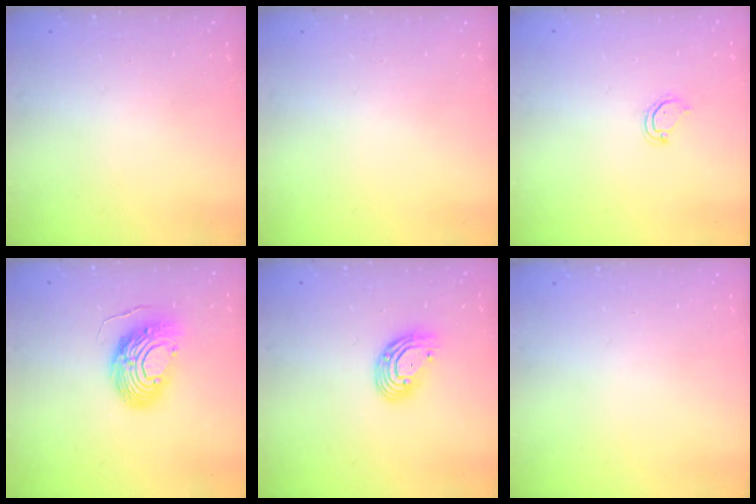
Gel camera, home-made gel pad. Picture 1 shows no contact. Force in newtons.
{"total": 0.0}
{"total": 3.1, "press": 3.1, "slide": 0.4}
{"total": 12.8, "press": 12.7, "slide": 1.3}
{"total": 10.3, "press": 10.3, "slide": 1.0}
{"total": 0.0}